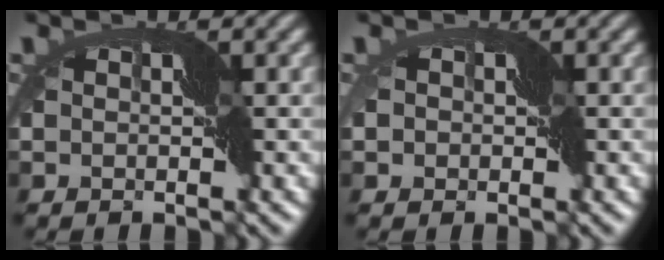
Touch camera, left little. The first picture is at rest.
{"total": 1.6, "force": [-0.7, 1.3, 0.4], "torque": [0.003, 0.003, -0.022]}